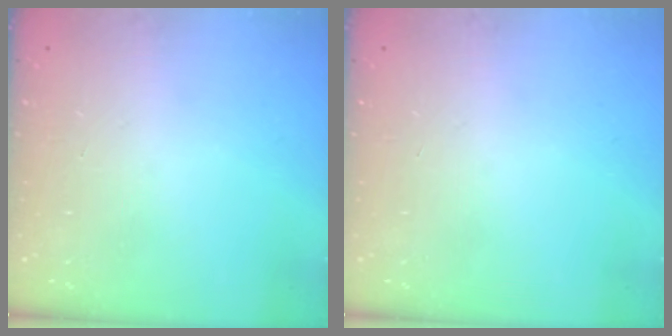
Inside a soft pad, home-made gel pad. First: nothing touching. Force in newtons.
{"total": 0.0}